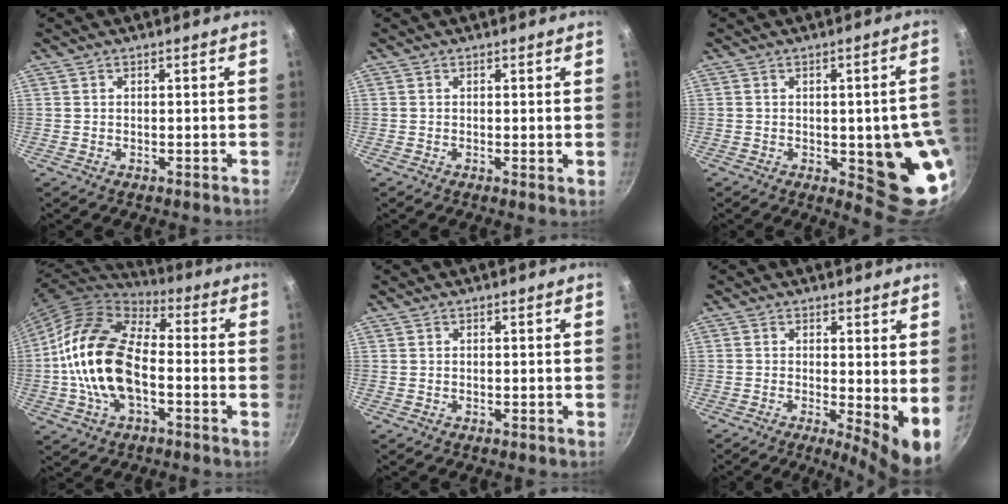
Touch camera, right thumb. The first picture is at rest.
{"total": 0.8, "force": [0.2, 0.2, 0.7], "torque": [-0.011, -0.006, 0.001]}
{"total": 14.5, "force": [-2.2, 4.8, 13.5], "torque": [-0.110, -0.001, -0.022]}
{"total": 19.0, "force": [-2.7, 10.8, 15.4], "torque": [-0.270, 0.031, -0.064]}
{"total": 0.0}
{"total": 7.1, "force": [0.0, 1.9, 6.8], "torque": [-0.089, -0.019, 0.000]}